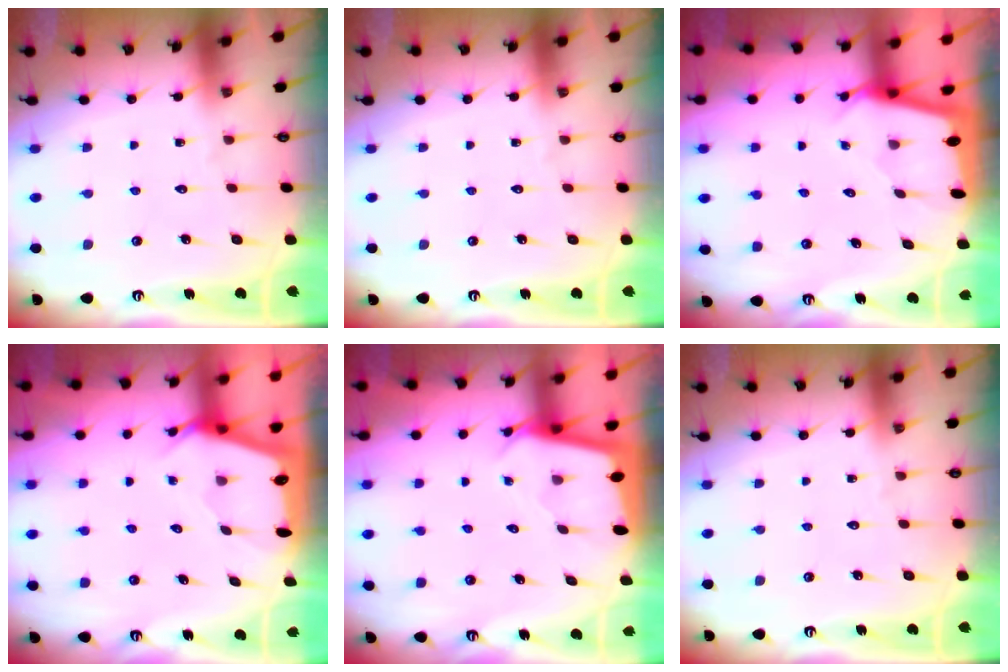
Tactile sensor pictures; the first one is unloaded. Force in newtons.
{"total": 0.0}
{"total": 1.5, "press": 1.5, "slide": 0.2}
{"total": 2.5, "press": 2.5, "slide": 0.3}
{"total": 2.4, "press": 2.4, "slide": 0.2}
{"total": 0.0}